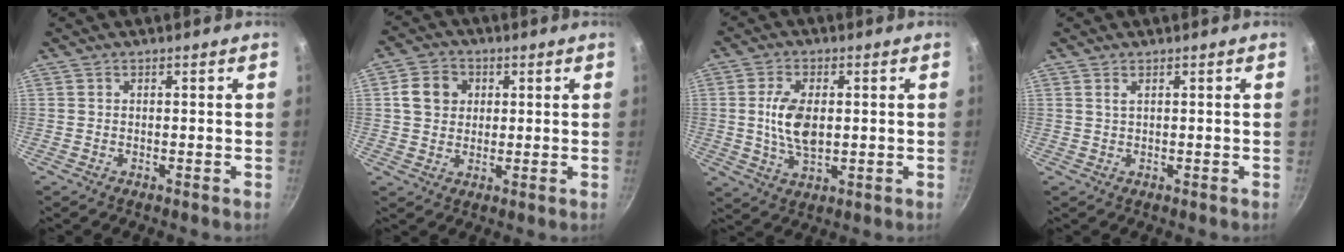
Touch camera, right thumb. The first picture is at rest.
{"total": 7.2, "force": [1.6, 6.0, 3.6], "torque": [-0.047, 0.003, 0.024]}
{"total": 8.8, "force": [0.6, 4.7, 7.4], "torque": [-0.144, -0.006, 0.017]}
{"total": 0.8, "force": [0.4, 0.2, 0.6], "torque": [-0.015, 0.004, 0.010]}